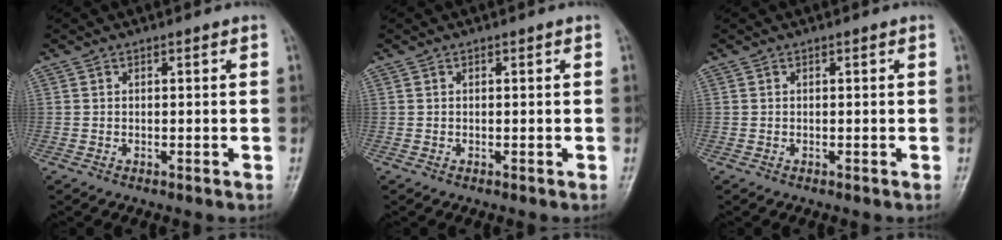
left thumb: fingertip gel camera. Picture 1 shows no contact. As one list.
[{"total": 0.0}, {"total": 0.0}]